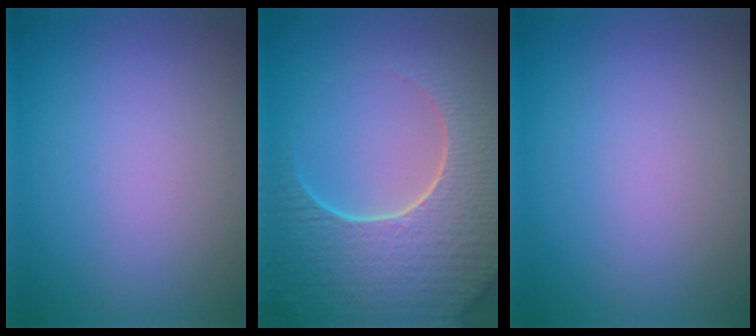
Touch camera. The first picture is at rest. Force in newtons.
{"total": 8.7, "press": 6.4, "slide": 5.9}
{"total": 0.0}